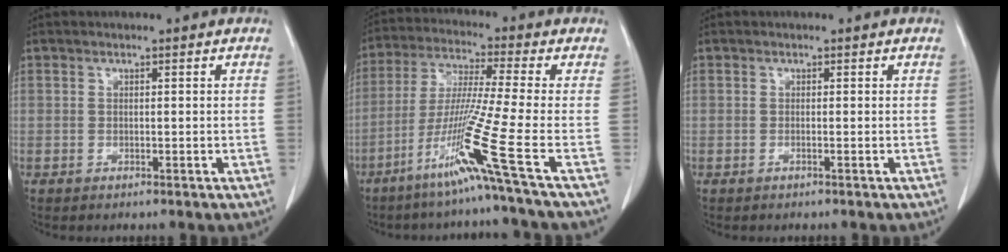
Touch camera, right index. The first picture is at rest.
{"total": 13.2, "force": [-6.7, -3.5, 10.8], "torque": [-0.211, -0.028, -0.132]}
{"total": 0.0}